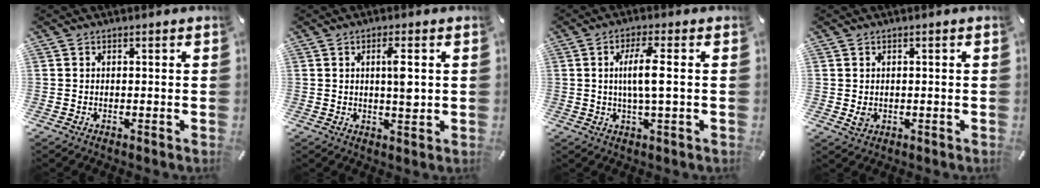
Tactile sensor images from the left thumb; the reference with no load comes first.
{"total": 5.3, "force": [0.9, 1.3, 5.0], "torque": [-0.082, -0.005, 0.010]}
{"total": 7.7, "force": [0.6, 1.3, 7.6], "torque": [-0.148, -0.001, 0.004]}
{"total": 1.9, "force": [-0.3, 1.6, 1.0], "torque": [-0.017, 0.001, -0.004]}